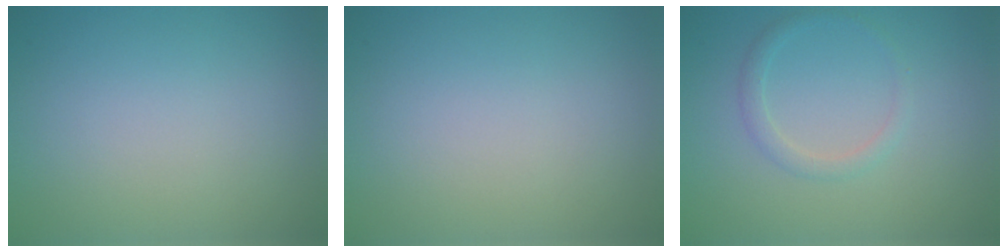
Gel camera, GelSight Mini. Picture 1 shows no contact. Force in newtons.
{"total": 0.0}
{"total": 1.5, "press": 1.5, "slide": 0.2}